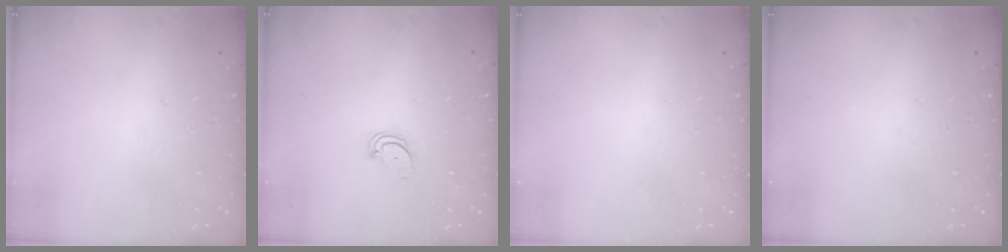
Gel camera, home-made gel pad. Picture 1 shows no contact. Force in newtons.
{"total": 3.0, "press": 3.0, "slide": 0.2}
{"total": 0.0}
{"total": 0.0}